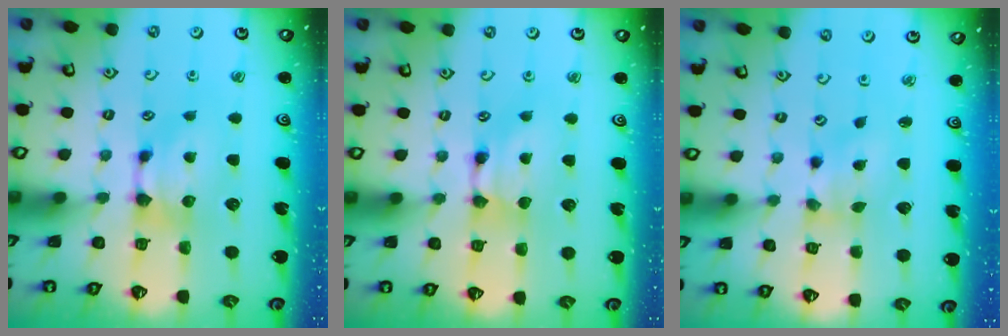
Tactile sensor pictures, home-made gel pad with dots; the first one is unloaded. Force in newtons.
{"total": 1.6, "press": 1.6, "slide": 0.2}
{"total": 1.2, "press": 0.0, "slide": 1.2}